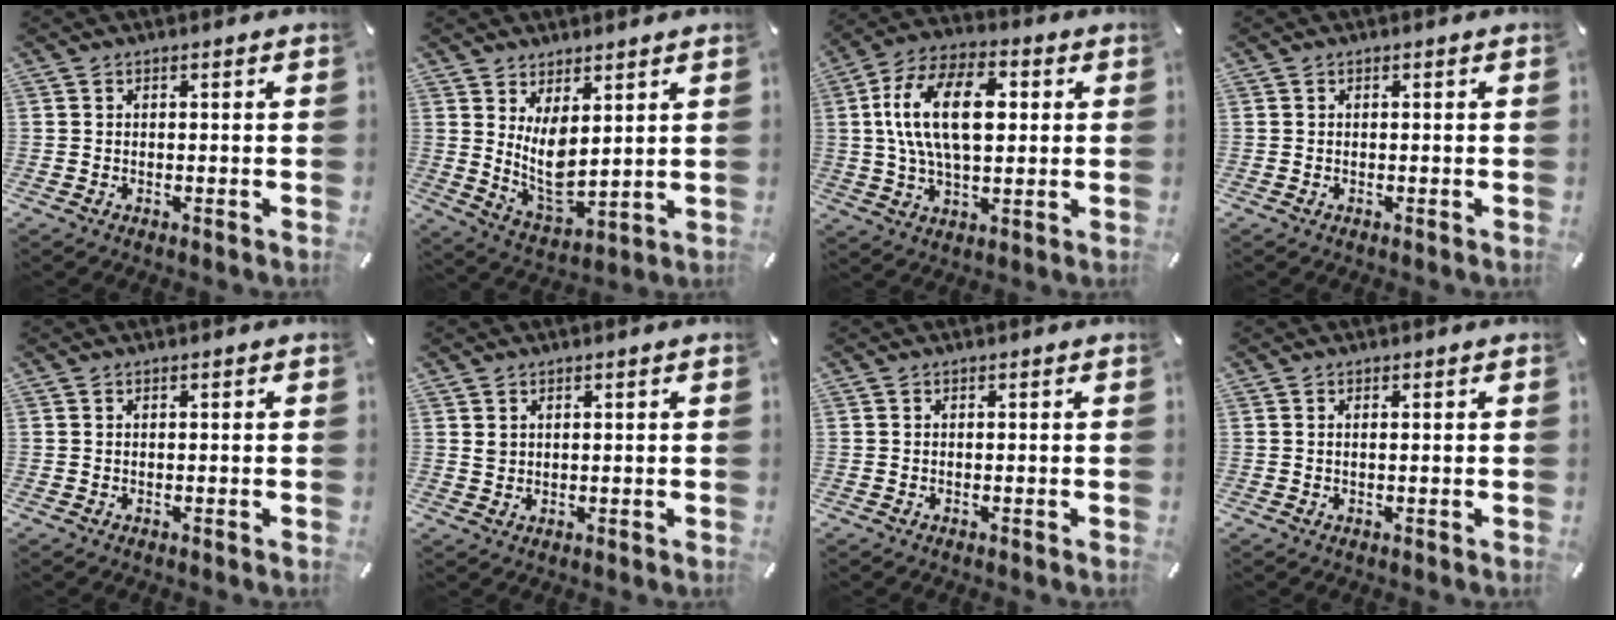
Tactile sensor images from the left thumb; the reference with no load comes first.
{"total": 8.7, "force": [3.4, 4.4, 6.8], "torque": [-0.125, -0.029, 0.062]}
{"total": 17.2, "force": [2.4, 9.9, 13.9], "torque": [-0.285, 0.006, 0.035]}
{"total": 0.0}
{"total": 0.0}
{"total": 1.5, "force": [0.9, 1.1, 0.4], "torque": [0.000, -0.002, 0.016]}
{"total": 0.0}
{"total": 0.8, "force": [0.2, 0.0, 0.8], "torque": [-0.014, -0.002, 0.003]}